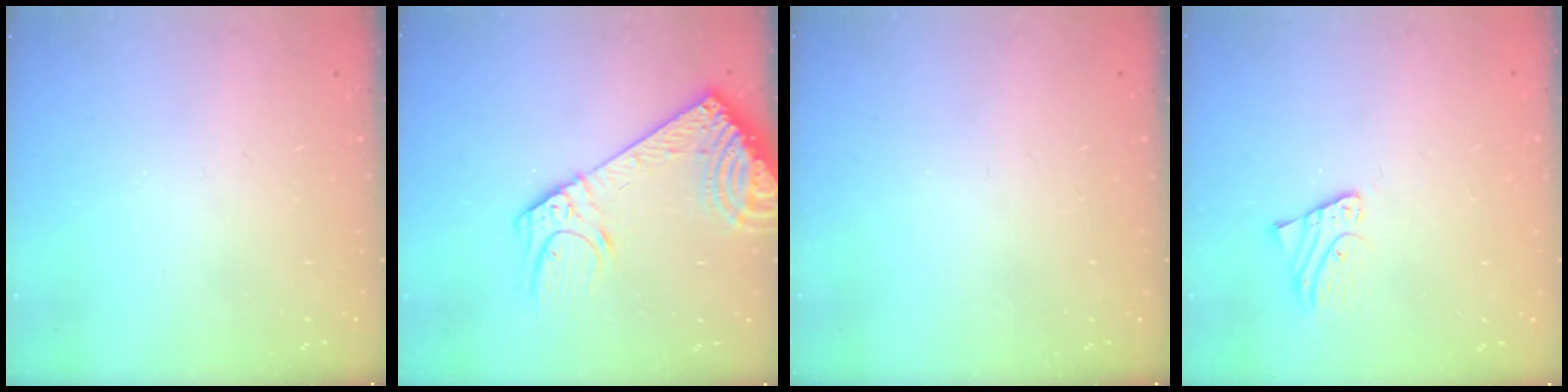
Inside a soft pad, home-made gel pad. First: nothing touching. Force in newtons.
{"total": 14.9, "press": 14.5, "slide": 3.3}
{"total": 0.0}
{"total": 2.0, "press": 2.0, "slide": 0.0}